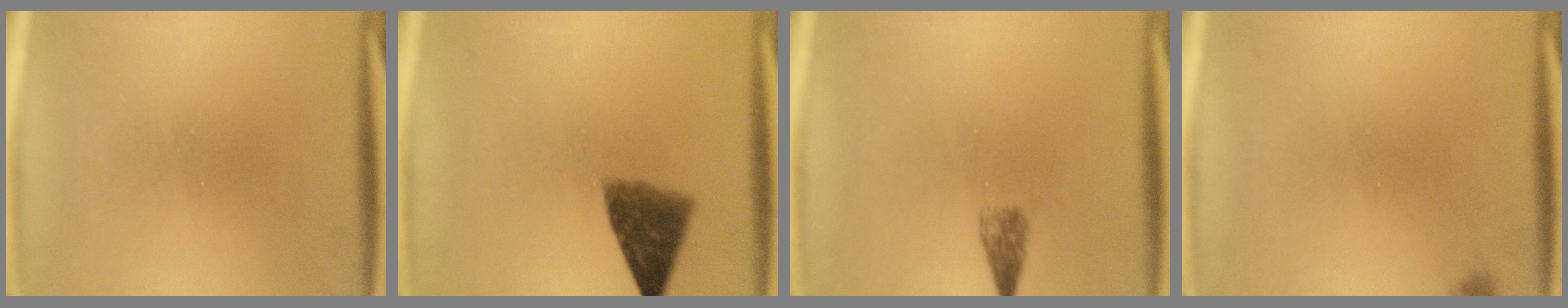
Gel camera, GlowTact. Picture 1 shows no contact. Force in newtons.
{"total": 7.2}
{"total": 1.4}
{"total": 1.0}